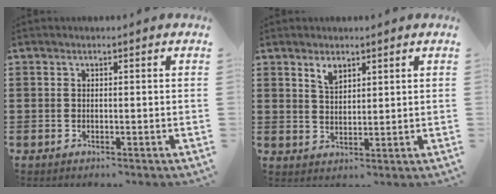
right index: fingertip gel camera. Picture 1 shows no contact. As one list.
[{"total": 2.6, "force": [2.0, 1.2, 1.2], "torque": [-0.029, 0.003, 0.038]}]